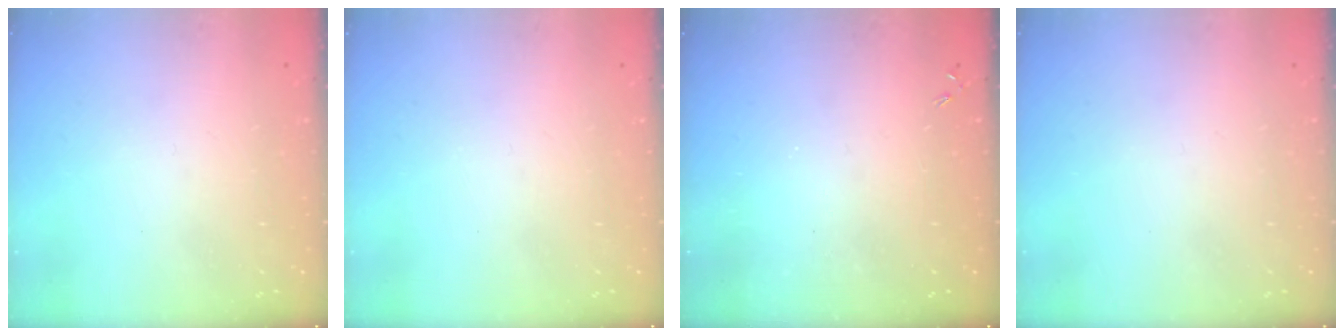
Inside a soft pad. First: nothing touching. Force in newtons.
{"total": 0.0}
{"total": 0.0}
{"total": 0.0}